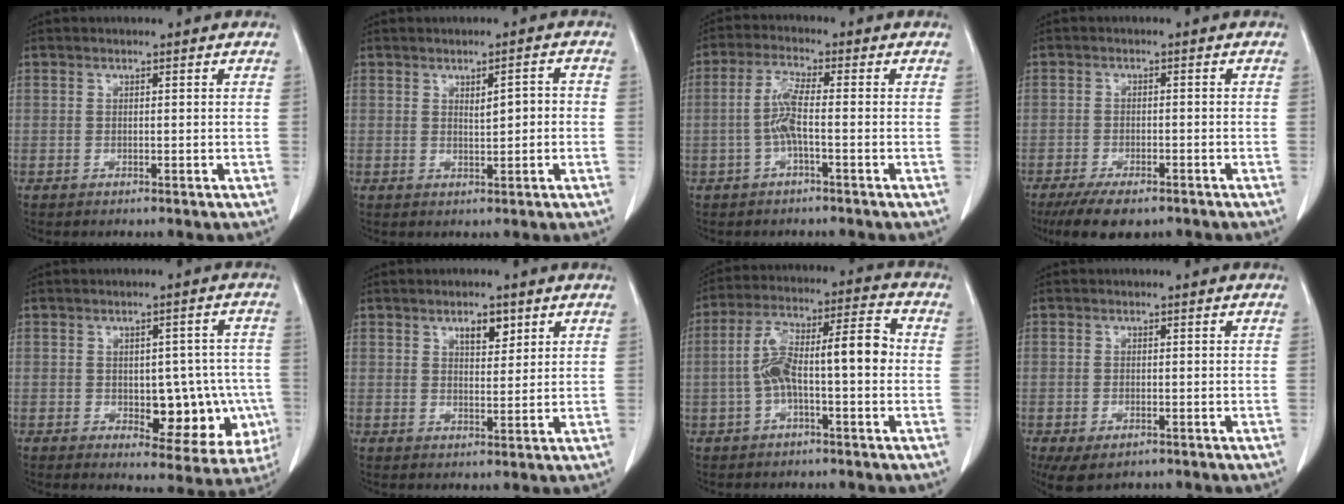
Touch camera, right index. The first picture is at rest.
{"total": 3.1, "force": [0.2, 1.0, 2.9], "torque": [-0.048, 0.006, 0.007]}
{"total": 4.7, "force": [-0.9, 0.5, 4.6], "torque": [-0.100, 0.006, -0.020]}
{"total": 7.4, "force": [-5.4, 2.8, 4.2], "torque": [-0.065, -0.008, -0.084]}
{"total": 11.4, "force": [-2.3, 5.7, 9.6], "torque": [-0.098, 0.015, -0.015]}
{"total": 3.8, "force": [2.2, 1.7, 2.6], "torque": [-0.040, -0.003, 0.036]}
{"total": 11.5, "force": [-1.0, 2.7, 11.1], "torque": [-0.200, 0.045, -0.017]}
{"total": 4.8, "force": [-2.9, 2.7, 2.8], "torque": [-0.049, -0.009, -0.042]}